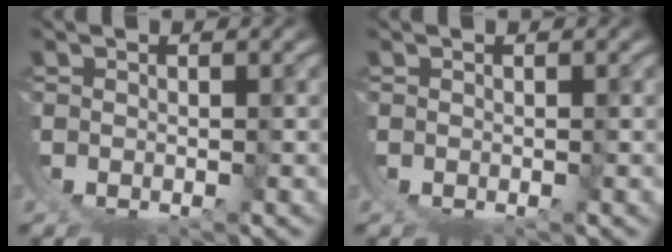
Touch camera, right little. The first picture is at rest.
{"total": 0.0}